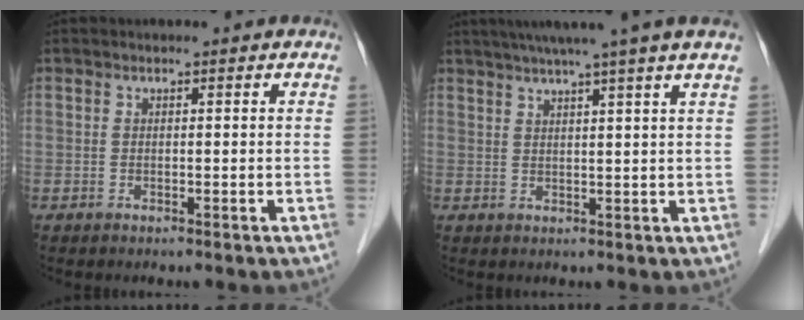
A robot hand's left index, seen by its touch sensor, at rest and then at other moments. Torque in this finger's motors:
{"motor_torque": [0.59, -0.68, 0.77, 0.15]}